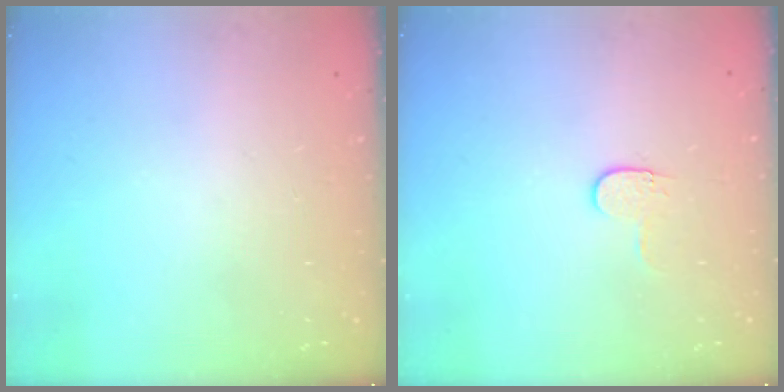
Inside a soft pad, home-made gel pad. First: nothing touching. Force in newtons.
{"total": 3.9, "press": 3.9, "slide": 0.4}